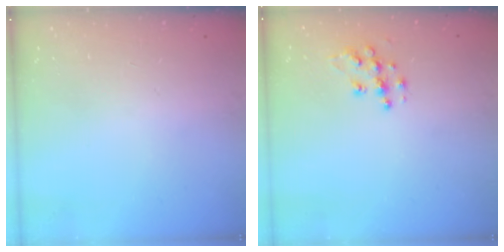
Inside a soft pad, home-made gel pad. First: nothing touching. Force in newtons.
{"total": 9.9, "press": 9.9, "slide": 0.7}